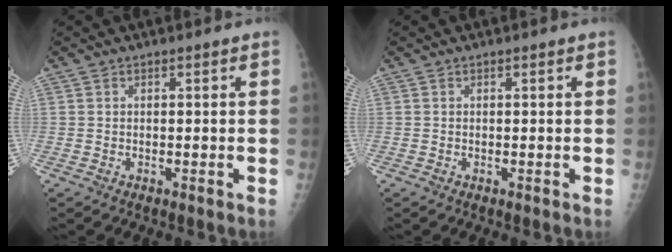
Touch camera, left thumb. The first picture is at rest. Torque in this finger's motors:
{"motor_torque": [-0.28, -0.06, -0.14, -0.06, 0.03]}